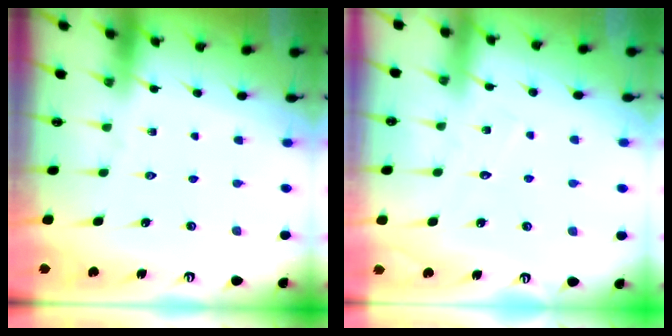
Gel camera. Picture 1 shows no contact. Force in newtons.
{"total": 3.5, "press": 3.5, "slide": 0.4}